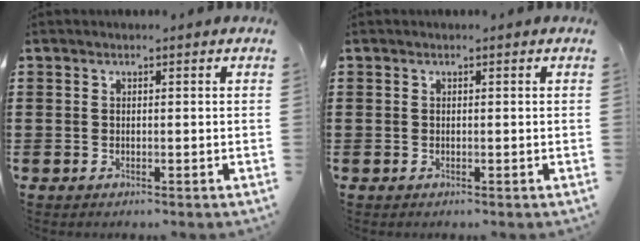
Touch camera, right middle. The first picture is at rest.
{"total": 0.0}